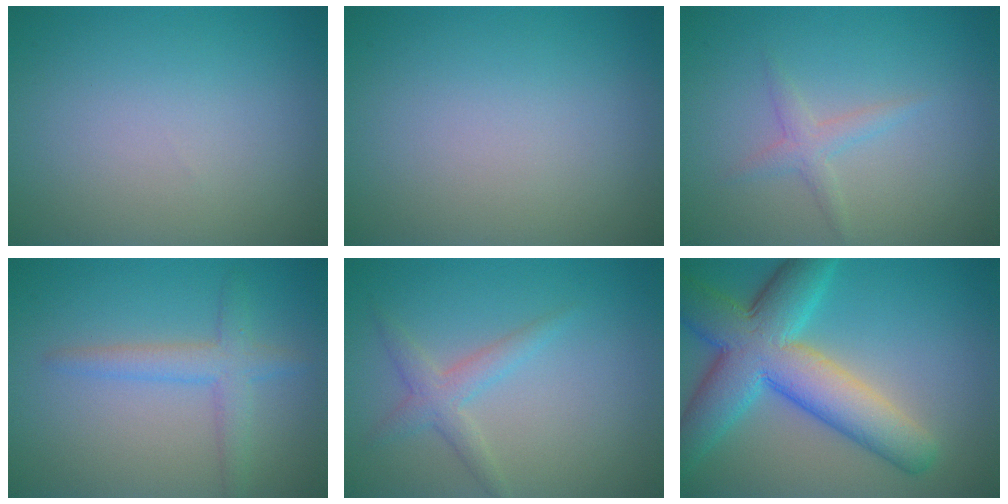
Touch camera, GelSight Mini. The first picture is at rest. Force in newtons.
{"total": 0.0}
{"total": 1.6, "press": 1.6, "slide": 0.1}
{"total": 2.8, "press": 2.8, "slide": 0.1}
{"total": 2.3, "press": 2.2, "slide": 0.1}
{"total": 10.0, "press": 10.0, "slide": 0.3}